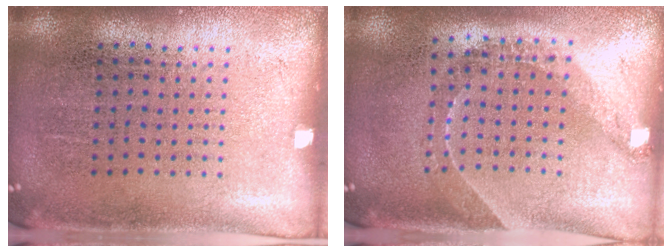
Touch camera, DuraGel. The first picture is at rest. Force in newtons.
{"total": 1.6, "press": 1.2, "slide": 1.1}